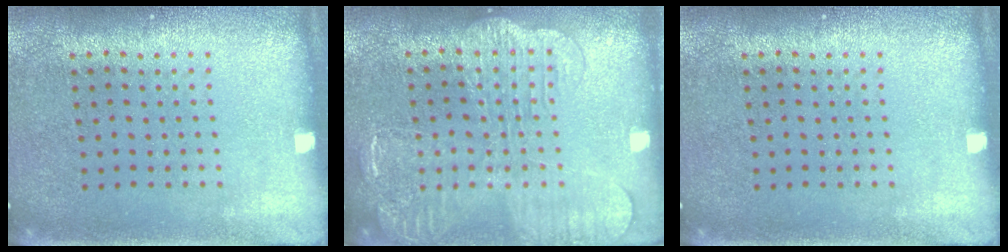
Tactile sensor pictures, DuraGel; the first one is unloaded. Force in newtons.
{"total": 2.3, "press": 2.2, "slide": 0.4}
{"total": 0.0}